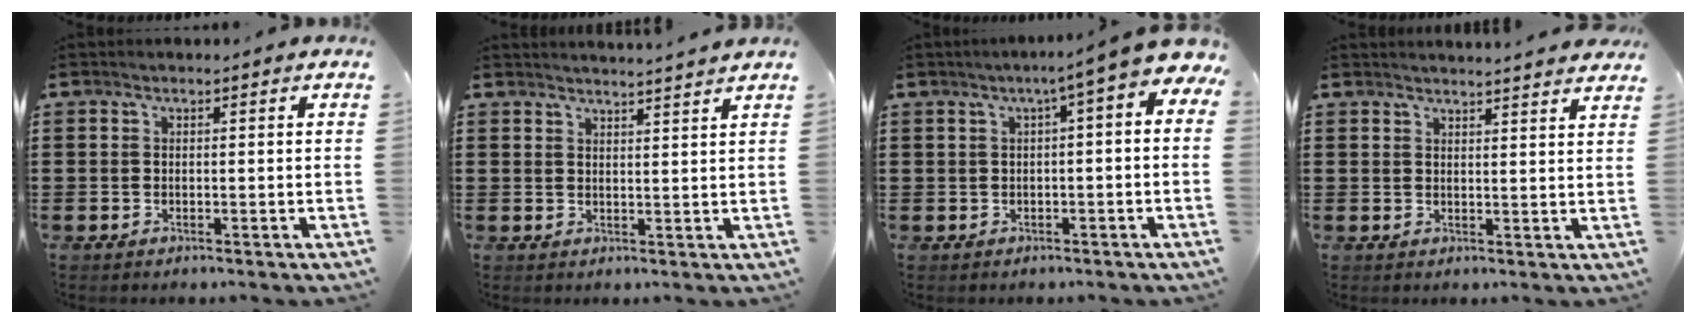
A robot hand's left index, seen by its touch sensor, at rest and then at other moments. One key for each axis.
{"total": 2.6, "fx": 2.5, "fy": -0.6, "fz": 0.1, "tx": -0.007, "ty": -0.012, "tz": 0.048}
{"total": 3.8, "fx": 1.1, "fy": 0.3, "fz": 3.6, "tx": -0.073, "ty": -0.008, "tz": 0.014}
{"total": 2.6, "fx": 2.5, "fy": -0.4, "fz": 0.1, "tx": 0.000, "ty": -0.013, "tz": 0.047}